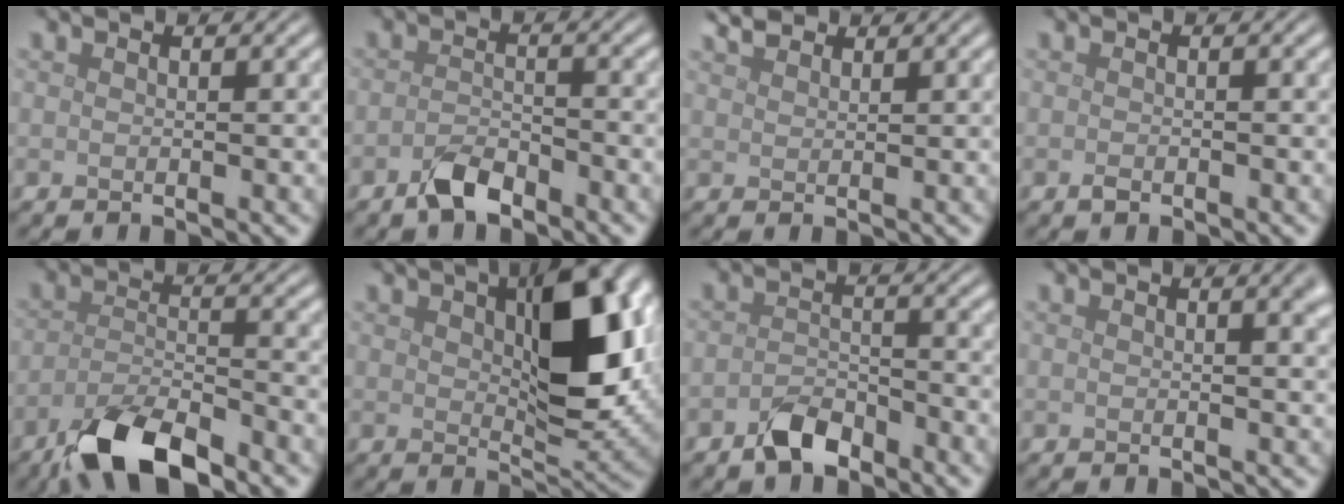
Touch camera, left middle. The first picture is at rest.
{"total": 2.9, "force": [-2.2, 1.2, 1.6], "torque": [-0.031, 0.003, -0.043]}
{"total": 1.9, "force": [1.7, 0.7, 0.7], "torque": [-0.015, 0.009, 0.036]}
{"total": 0.7, "force": [-0.5, 0.4, 0.4], "torque": [-0.009, -0.001, -0.008]}
{"total": 7.6, "force": [-5.6, 2.3, 4.6], "torque": [-0.089, -0.008, -0.105]}
{"total": 9.9, "force": [2.2, 4.6, 8.6], "torque": [-0.135, 0.003, 0.040]}
{"total": 3.1, "force": [-2.3, 1.5, 1.4], "torque": [-0.026, 0.006, -0.047]}
{"total": 2.8, "force": [1.1, 1.1, 2.4], "torque": [-0.015, 0.007, 0.015]}